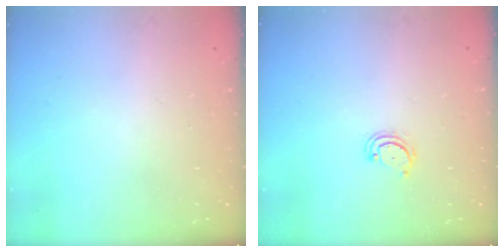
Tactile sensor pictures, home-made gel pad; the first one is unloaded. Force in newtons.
{"total": 3.2, "press": 3.2, "slide": 0.3}